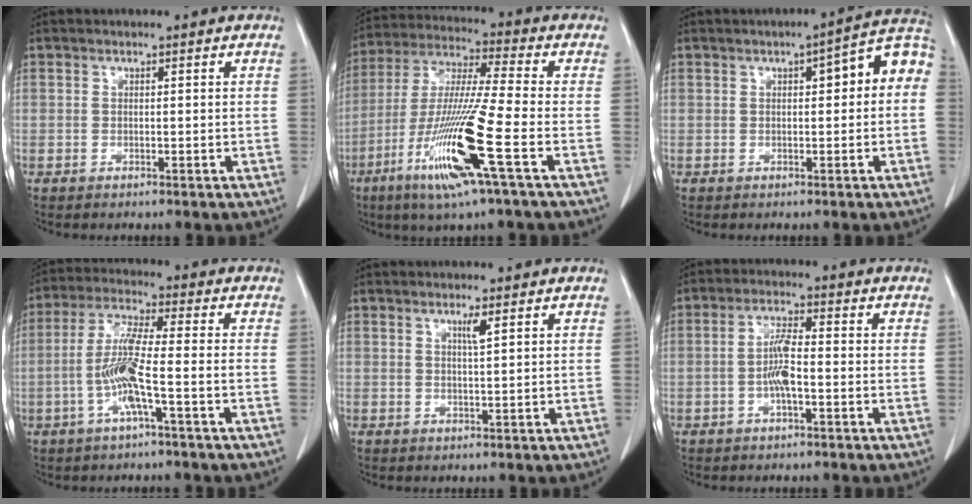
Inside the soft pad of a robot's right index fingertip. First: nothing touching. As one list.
[{"total": 16.4, "force": [-6.7, -0.7, 14.9], "torque": [-0.311, -0.027, -0.130]}, {"total": 7.4, "force": [1.1, 1.9, 7.1], "torque": [-0.086, 0.036, 0.006]}, {"total": 8.4, "force": [-2.4, -0.1, 8.1], "torque": [-0.169, 0.003, -0.050]}, {"total": 1.8, "force": [0.9, -0.2, 1.5], "torque": [-0.028, -0.004, 0.017]}, {"total": 4.7, "force": [-1.1, 0.9, 4.5], "torque": [-0.094, 0.007, -0.023]}]